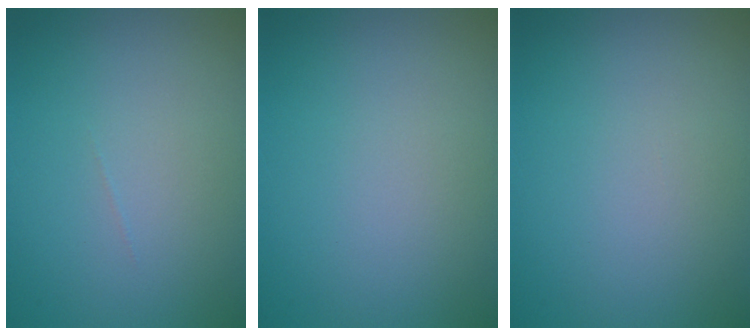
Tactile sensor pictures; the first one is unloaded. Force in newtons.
{"total": 0.0}
{"total": 0.0}